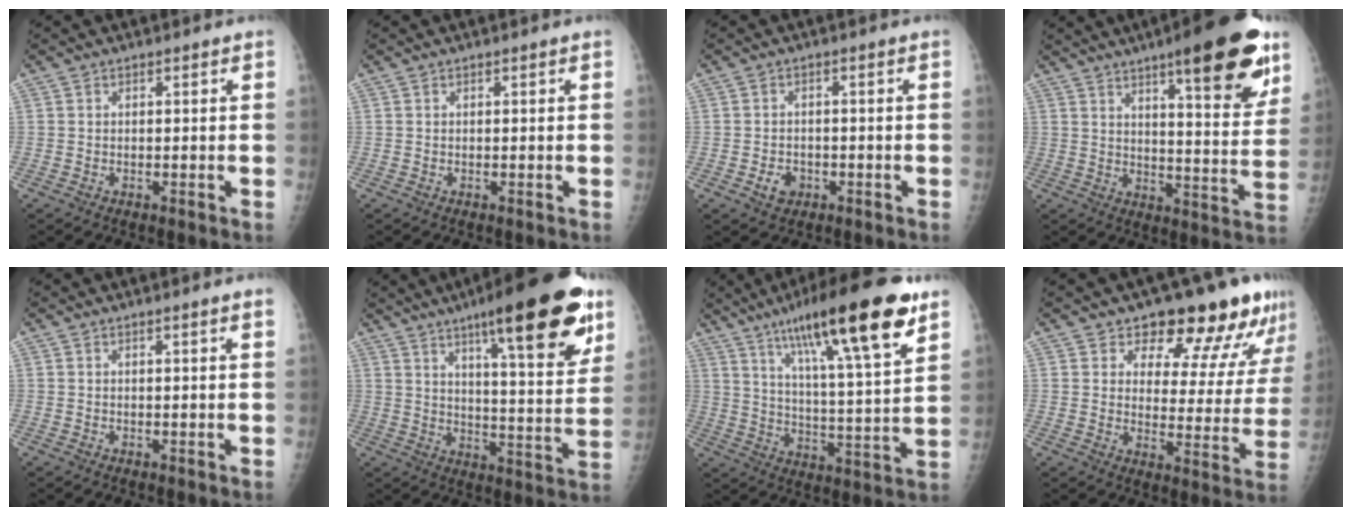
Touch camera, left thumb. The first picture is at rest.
{"total": 0.0}
{"total": 3.2, "force": [-1.3, 2.5, 1.5], "torque": [-0.015, 0.005, -0.017]}
{"total": 20.0, "force": [11.7, 4.6, 15.6], "torque": [-0.183, -0.052, 0.163]}
{"total": 1.9, "force": [1.4, -0.3, 1.2], "torque": [-0.015, -0.002, 0.018]}
{"total": 23.2, "force": [13.5, 4.9, 18.3], "torque": [-0.238, -0.050, 0.197]}
{"total": 23.7, "force": [14.0, 4.0, 18.8], "torque": [-0.288, -0.038, 0.223]}
{"total": 16.8, "force": [12.9, 7.0, 8.2], "torque": [-0.051, -0.082, 0.159]}